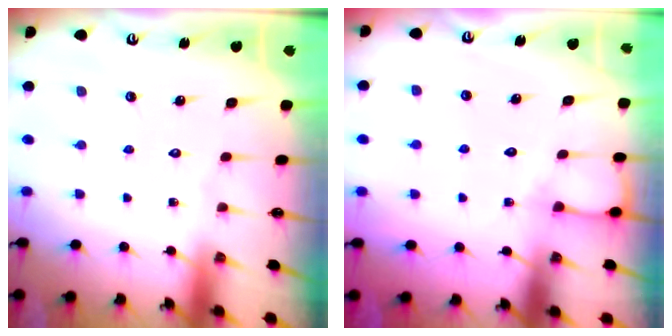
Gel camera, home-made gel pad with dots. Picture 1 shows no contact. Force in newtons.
{"total": 5.2, "press": 5.1, "slide": 0.5}